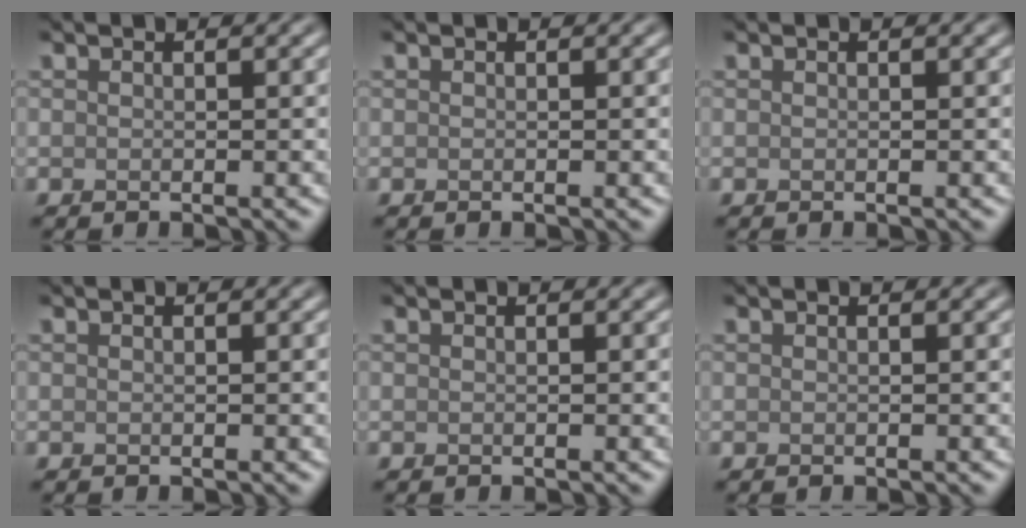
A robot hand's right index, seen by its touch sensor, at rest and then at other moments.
{"total": 0.0}
{"total": 0.0}
{"total": 0.0}
{"total": 0.0}
{"total": 0.0}